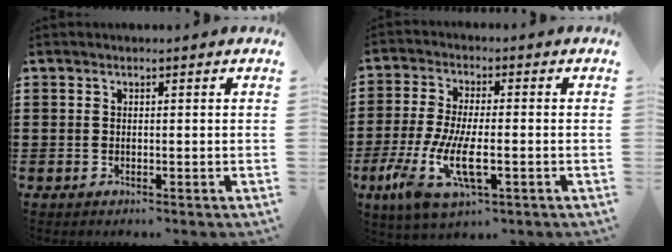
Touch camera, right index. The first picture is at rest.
{"total": 10.0, "force": [-3.4, 3.5, 8.7], "torque": [-0.196, -0.015, -0.062]}